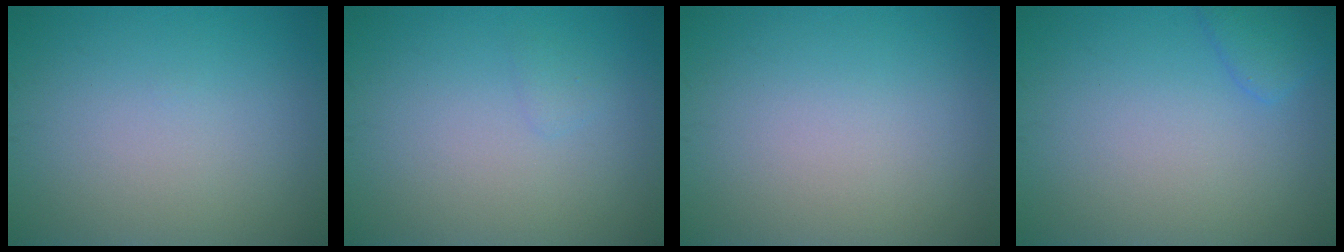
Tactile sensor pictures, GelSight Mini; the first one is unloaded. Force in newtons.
{"total": 0.6, "press": 0.6, "slide": 0.0}
{"total": 0.0}
{"total": 1.9, "press": 1.9, "slide": 0.1}